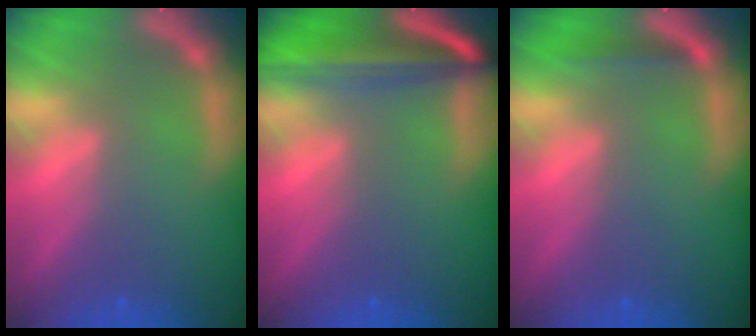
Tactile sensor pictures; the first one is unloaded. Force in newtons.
{"total": 9.2}
{"total": 1.4}